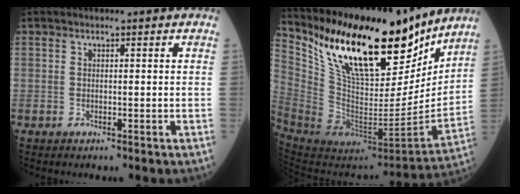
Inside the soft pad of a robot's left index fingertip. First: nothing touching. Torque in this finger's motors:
{"motor_torque": [1.12, -1.02, 1.05, 0.21]}